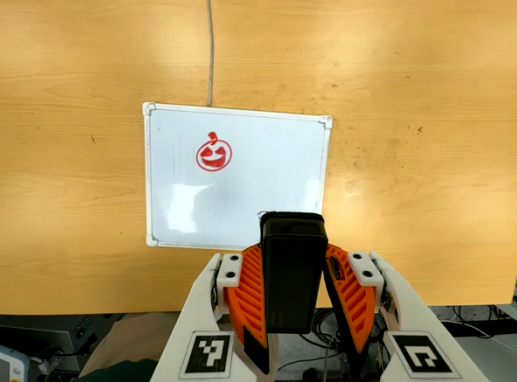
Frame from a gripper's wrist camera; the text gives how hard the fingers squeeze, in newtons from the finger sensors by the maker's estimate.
{"total": 4.8, "left": 3.9, "right": 5.6}